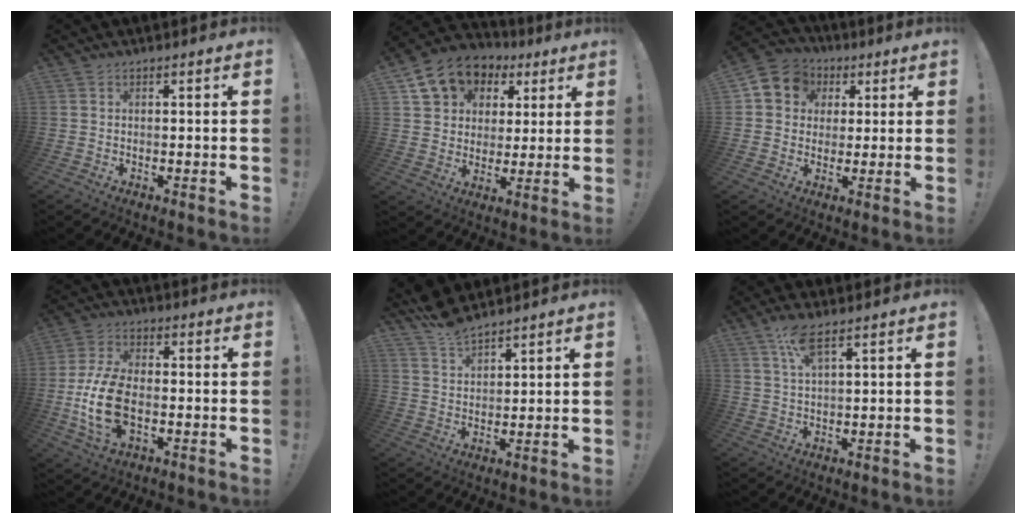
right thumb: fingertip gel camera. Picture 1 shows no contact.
{"total": 12.2, "force": [6.4, 9.4, 4.3], "torque": [-0.070, -0.038, 0.127]}
{"total": 9.0, "force": [2.4, 8.1, 3.0], "torque": [-0.044, 0.000, 0.052]}
{"total": 14.8, "force": [-3.1, 8.5, 11.8], "torque": [-0.234, -0.005, -0.053]}
{"total": 6.6, "force": [6.1, 1.6, 2.2], "torque": [-0.049, -0.037, 0.114]}
{"total": 6.1, "force": [3.6, 1.1, 4.8], "torque": [-0.096, -0.008, 0.062]}